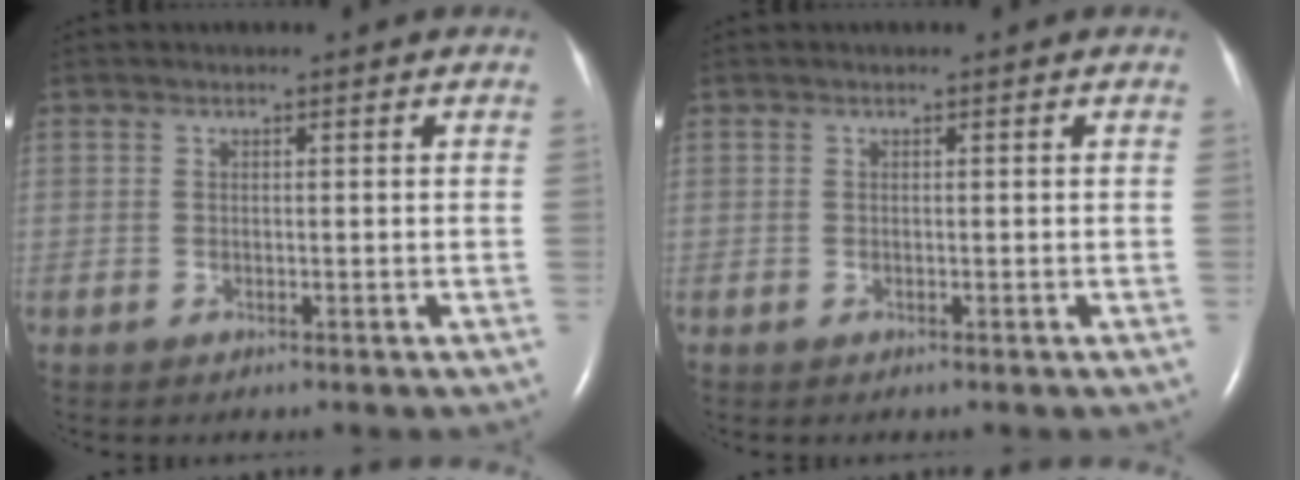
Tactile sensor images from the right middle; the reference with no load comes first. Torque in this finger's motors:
{"motor_torque": [0.00, 0.00, -0.35, -0.21]}